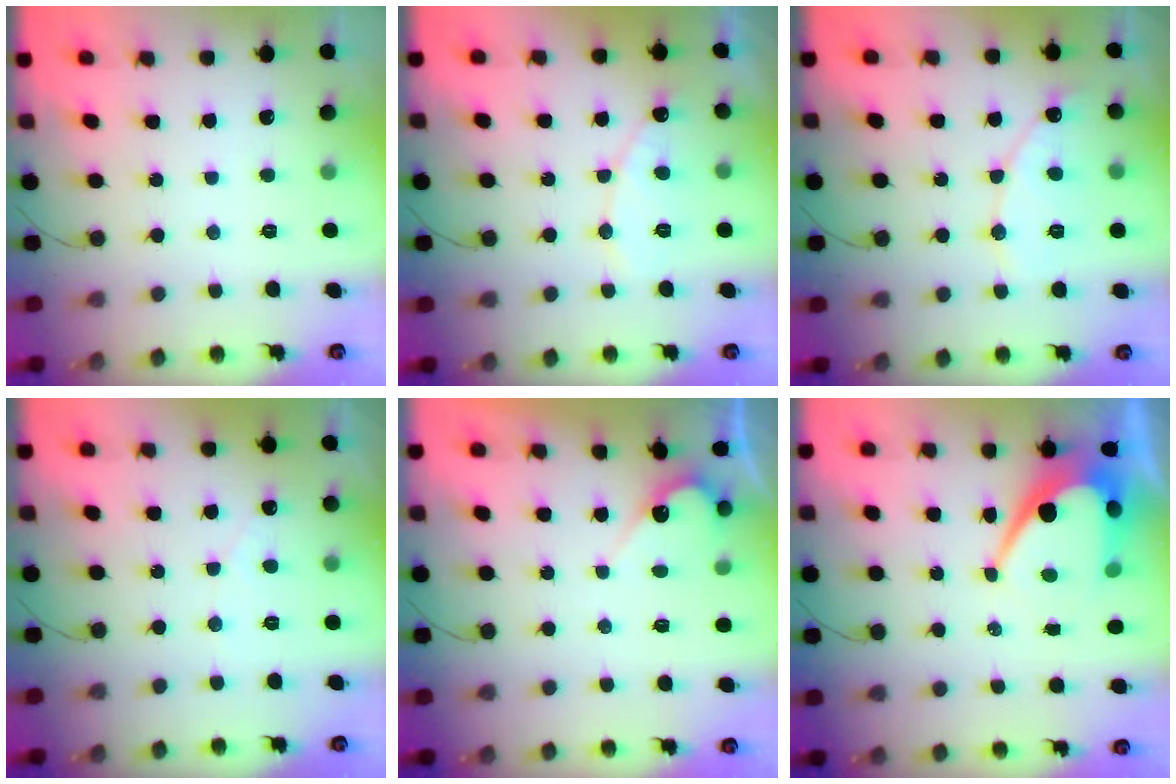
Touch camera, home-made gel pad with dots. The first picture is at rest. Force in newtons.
{"total": 8.7, "press": 8.6, "slide": 0.8}
{"total": 7.9, "press": 7.9, "slide": 0.8}
{"total": 1.7, "press": 1.7, "slide": 0.0}
{"total": 4.5, "press": 4.4, "slide": 0.4}
{"total": 11.7, "press": 11.6, "slide": 1.3}